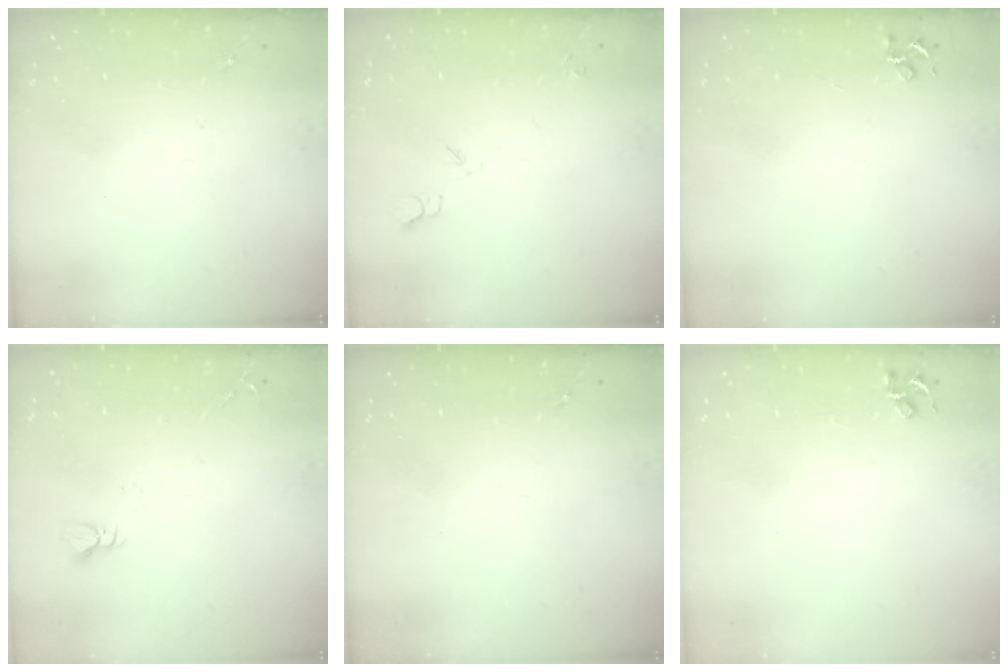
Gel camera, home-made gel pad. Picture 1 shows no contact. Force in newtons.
{"total": 3.9, "press": 3.9, "slide": 0.7}
{"total": 3.9, "press": 3.9, "slide": 0.5}
{"total": 3.0, "press": 3.0, "slide": 0.3}
{"total": 0.0}
{"total": 4.1, "press": 4.1, "slide": 0.5}